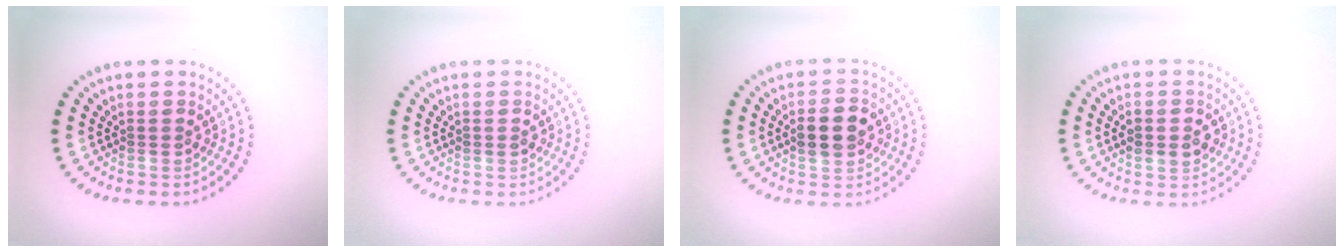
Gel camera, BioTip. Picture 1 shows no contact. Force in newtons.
{"total": 0.6, "press": 0.6, "slide": 0.2}
{"total": 3.8, "press": 3.8, "slide": 0.2}
{"total": 2.9, "press": 2.9, "slide": 0.1}